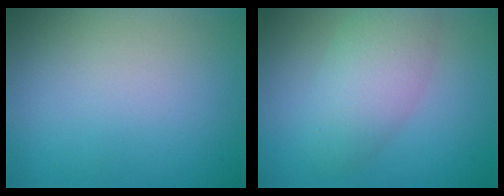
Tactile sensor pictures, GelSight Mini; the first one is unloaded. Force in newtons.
{"total": 4.3, "press": 4.3, "slide": 0.1}